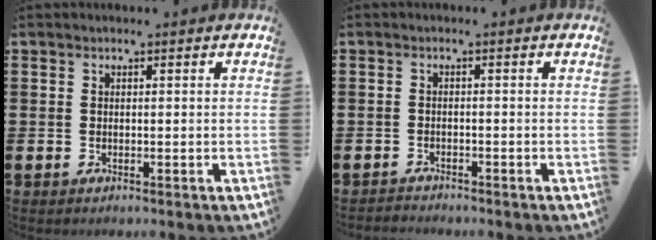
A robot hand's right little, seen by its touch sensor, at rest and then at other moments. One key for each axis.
{"total": 1.1, "fx": -1.1, "fy": 0.1, "fz": -0.2, "tx": 0.000, "ty": 0.003, "tz": -0.024}